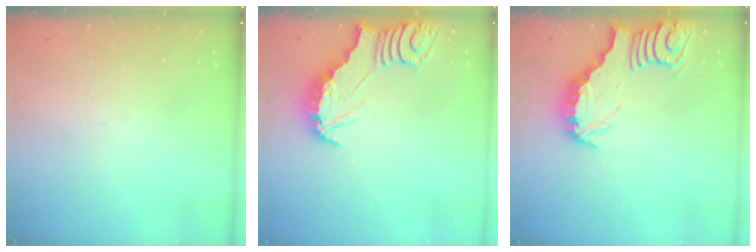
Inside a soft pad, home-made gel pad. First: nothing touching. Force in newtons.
{"total": 2.7, "press": 2.7, "slide": 0.3}
{"total": 3.6, "press": 3.6, "slide": 0.3}